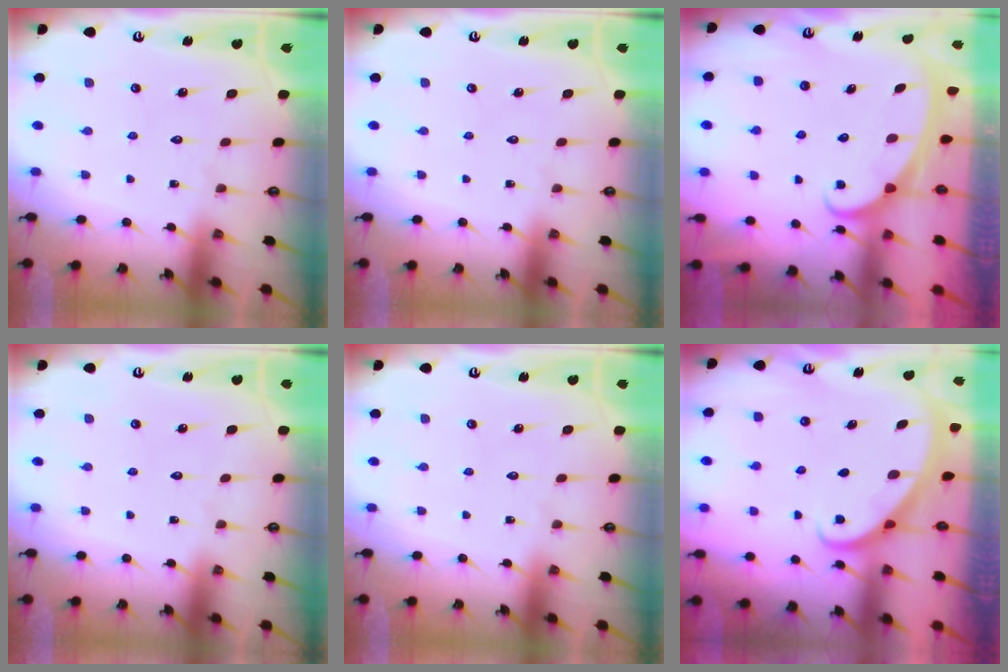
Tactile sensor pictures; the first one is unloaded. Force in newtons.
{"total": 0.0}
{"total": 2.3, "press": 2.3, "slide": 0.3}
{"total": 0.0}
{"total": 0.0}
{"total": 2.6, "press": 2.6, "slide": 0.1}